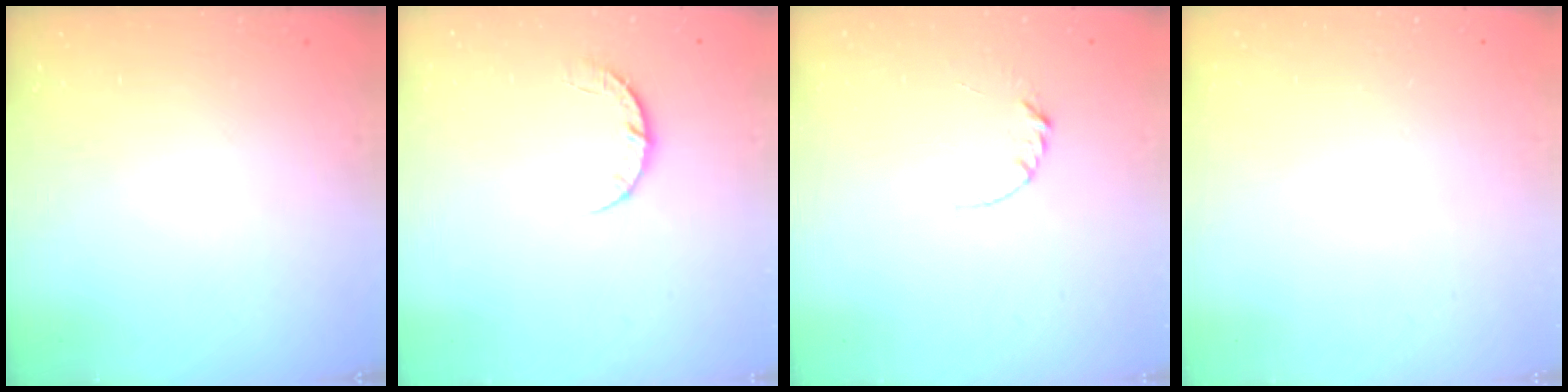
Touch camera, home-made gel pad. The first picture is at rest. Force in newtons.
{"total": 5.1, "press": 5.1, "slide": 0.7}
{"total": 3.4, "press": 3.4, "slide": 0.4}
{"total": 2.6, "press": 2.6, "slide": 0.2}